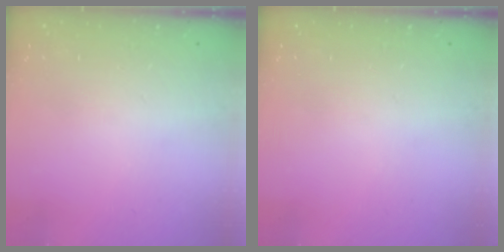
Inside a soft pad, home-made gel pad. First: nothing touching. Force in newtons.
{"total": 0.0}